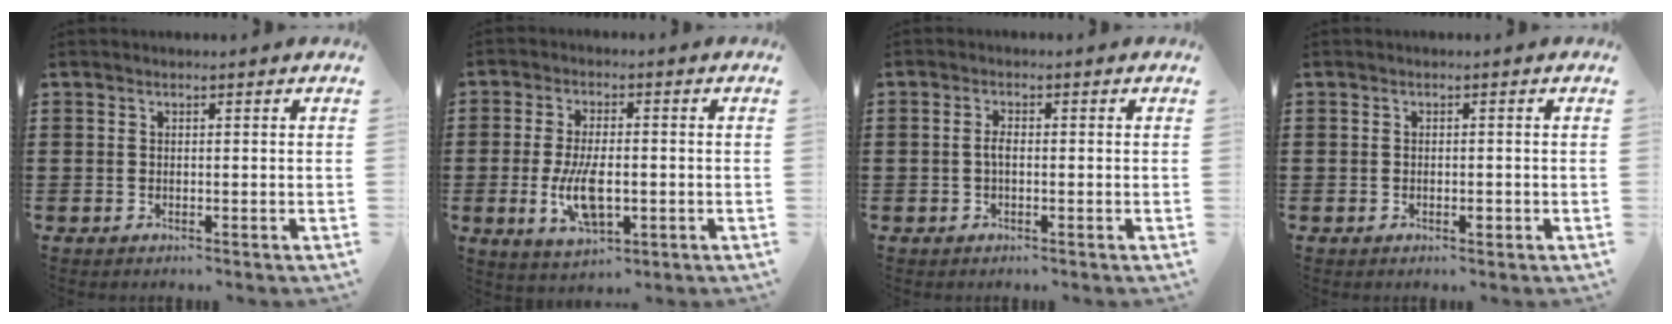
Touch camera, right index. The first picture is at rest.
{"total": 7.8, "force": [-1.6, 3.4, 6.9], "torque": [-0.144, -0.013, -0.032]}
{"total": 1.8, "force": [-0.3, 0.6, 1.6], "torque": [-0.038, -0.001, -0.009]}
{"total": 1.1, "force": [-0.5, 0.3, 0.9], "torque": [-0.019, -0.007, -0.007]}